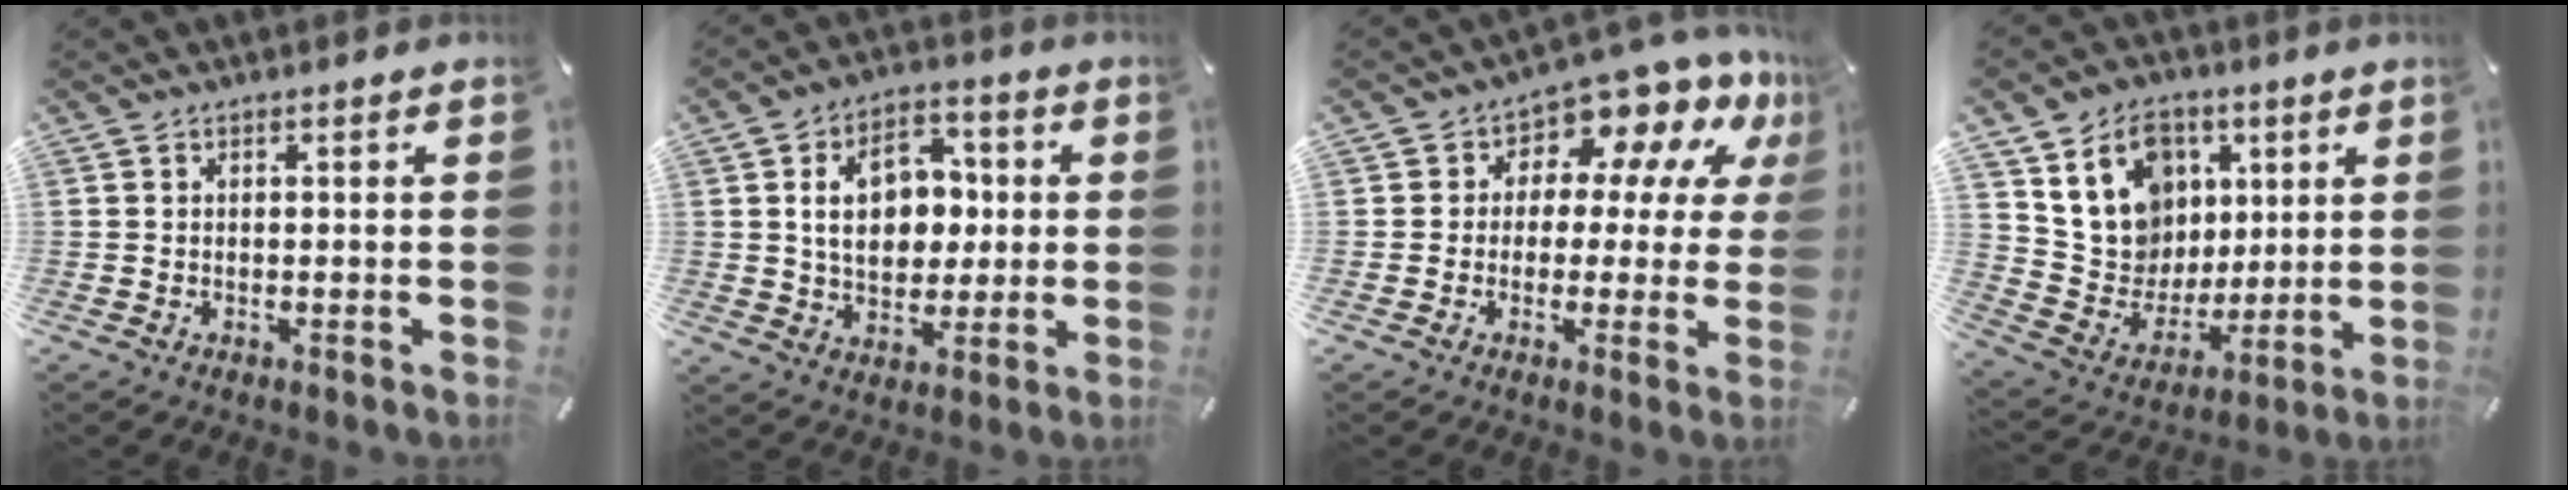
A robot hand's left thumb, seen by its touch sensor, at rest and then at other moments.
{"total": 12.5, "force": [1.4, 9.6, 7.9], "torque": [-0.120, 0.011, 0.025]}
{"total": 8.4, "force": [5.6, 5.0, 3.8], "torque": [-0.064, -0.056, 0.098]}
{"total": 16.6, "force": [6.4, 14.0, 6.2], "torque": [-0.100, -0.028, 0.132]}